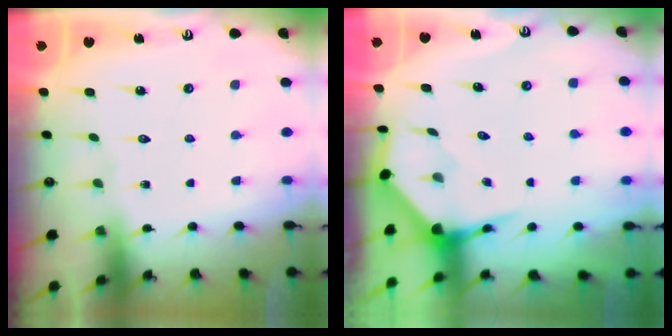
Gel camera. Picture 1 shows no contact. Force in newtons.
{"total": 4.0, "press": 3.9, "slide": 0.4}